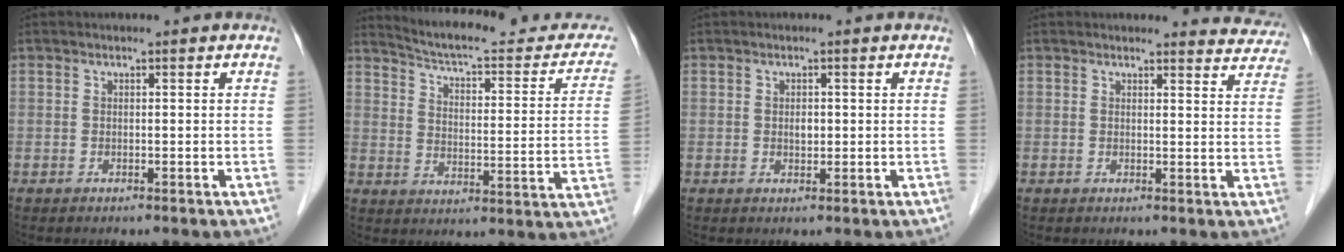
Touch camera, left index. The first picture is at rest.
{"total": 21.9, "force": [20.1, 4.2, 7.5], "torque": [-0.093, -0.036, 0.246]}
{"total": 1.3, "force": [0.1, 0.8, 1.0], "torque": [-0.015, 0.001, 0.003]}
{"total": 5.6, "force": [5.4, 1.3, -0.3], "torque": [0.022, -0.025, 0.032]}